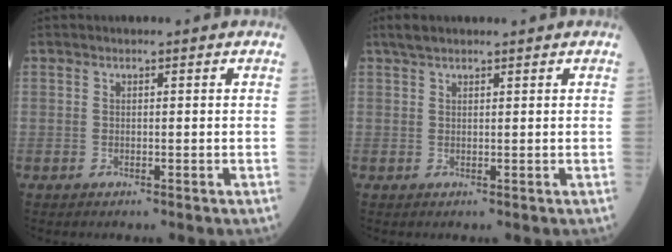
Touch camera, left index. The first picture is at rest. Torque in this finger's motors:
{"motor_torque": [0.51, -0.42, 0.08, 0.03]}